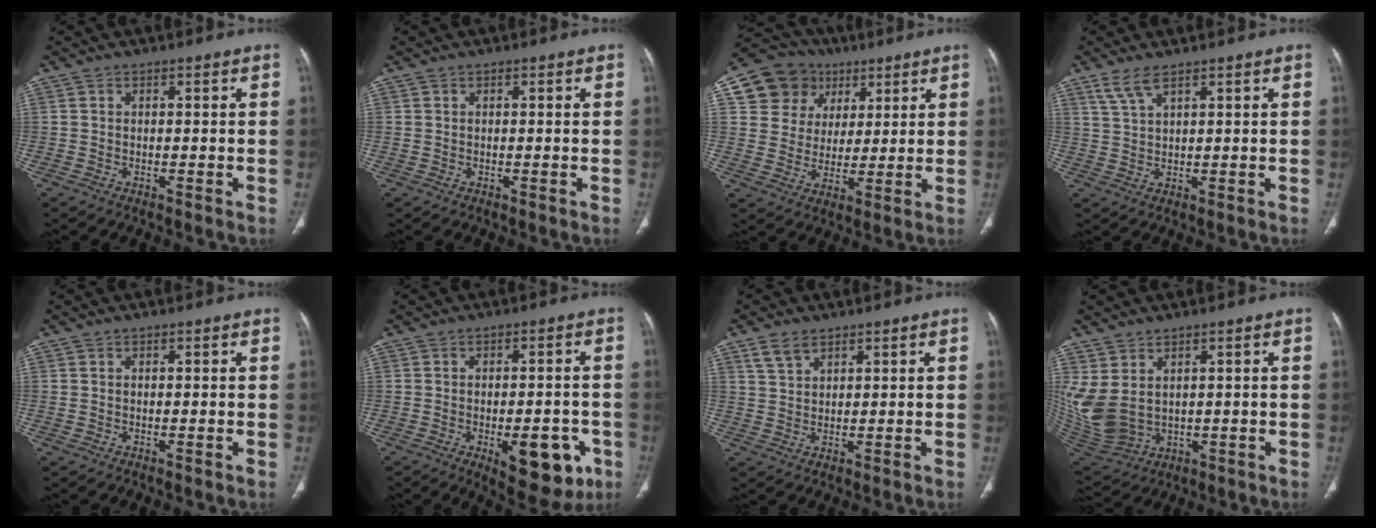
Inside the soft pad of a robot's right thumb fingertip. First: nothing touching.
{"total": 0.5, "force": [0.0, 0.4, 0.3], "torque": [-0.005, 0.001, 0.002]}
{"total": 13.3, "force": [5.8, 11.5, 3.4], "torque": [-0.032, 0.001, 0.106]}
{"total": 3.9, "force": [2.7, 1.0, 2.5], "torque": [-0.061, -0.003, 0.066]}
{"total": 0.0}
{"total": 12.4, "force": [-4.6, 5.7, 10.0], "torque": [-0.095, 0.009, -0.051]}
{"total": 3.9, "force": [2.7, 2.1, 1.9], "torque": [-0.034, -0.008, 0.061]}
{"total": 11.9, "force": [2.4, 7.7, 8.7], "torque": [-0.201, -0.015, 0.074]}